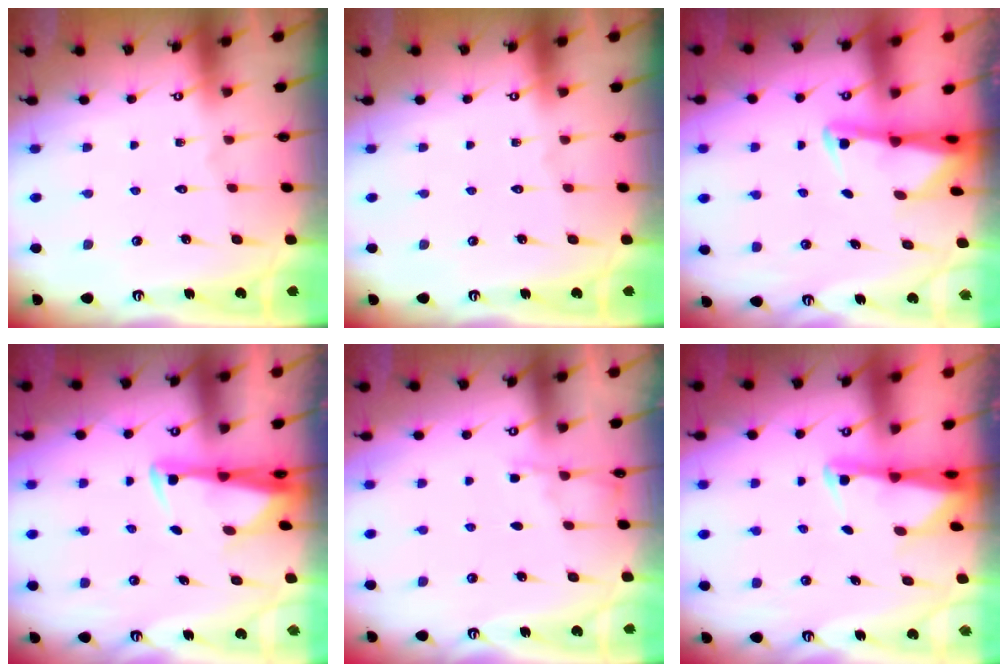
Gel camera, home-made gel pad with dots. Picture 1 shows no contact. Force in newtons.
{"total": 0.0}
{"total": 2.4, "press": 2.4, "slide": 0.5}
{"total": 2.9, "press": 2.7, "slide": 0.9}
{"total": 2.5, "press": 2.5, "slide": 0.4}
{"total": 2.5, "press": 2.4, "slide": 0.5}